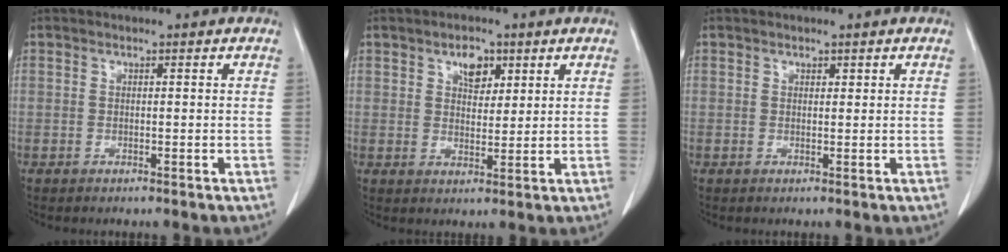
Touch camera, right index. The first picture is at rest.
{"total": 4.1, "force": [2.2, 2.4, 2.5], "torque": [-0.040, 0.002, 0.038]}
{"total": 0.6, "force": [0.4, 0.4, 0.2], "torque": [0.001, -0.003, 0.004]}